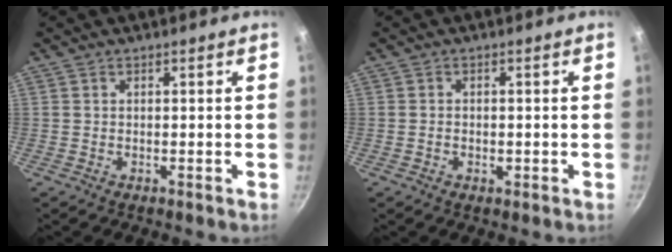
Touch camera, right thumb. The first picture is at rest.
{"total": 1.5, "force": [-0.4, 1.1, 0.9], "torque": [-0.013, 0.002, -0.007]}